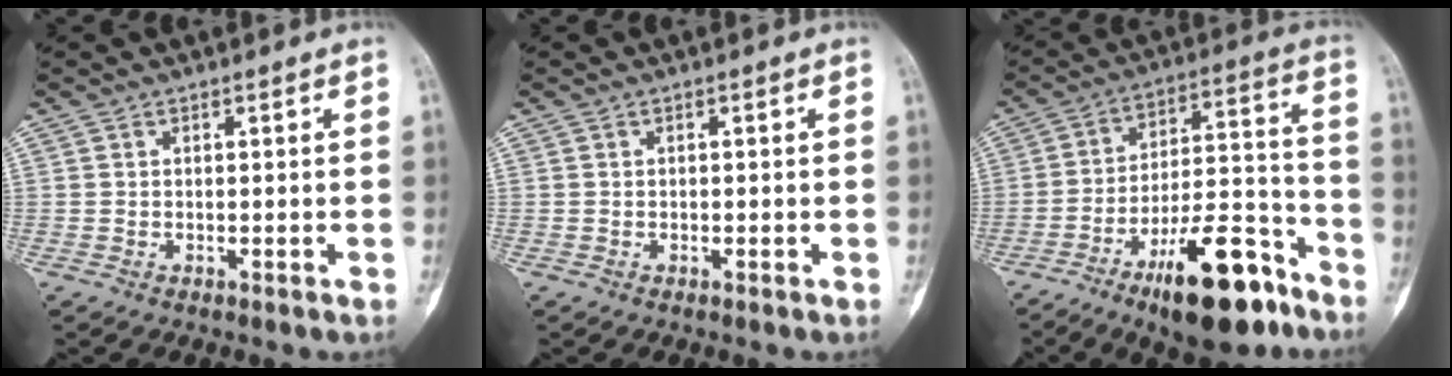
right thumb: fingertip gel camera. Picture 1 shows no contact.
{"total": 0.0}
{"total": 19.8, "force": [-12.0, 7.0, 14.1], "torque": [-0.202, 0.084, -0.192]}